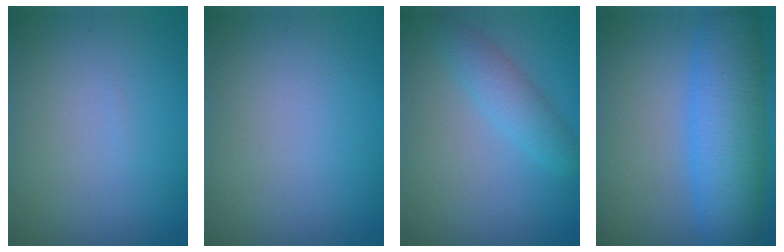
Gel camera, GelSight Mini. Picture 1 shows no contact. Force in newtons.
{"total": 0.0}
{"total": 2.8, "press": 2.8, "slide": 0.1}
{"total": 8.8, "press": 8.8, "slide": 0.2}